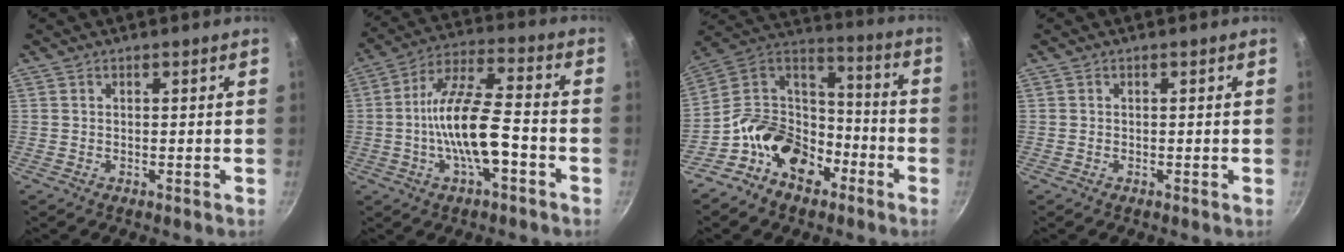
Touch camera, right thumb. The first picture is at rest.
{"total": 14.3, "force": [-3.8, 5.0, 12.9], "torque": [-0.232, 0.036, -0.079]}
{"total": 17.6, "force": [-9.0, 12.3, 8.8], "torque": [-0.108, 0.088, -0.175]}
{"total": 0.0}